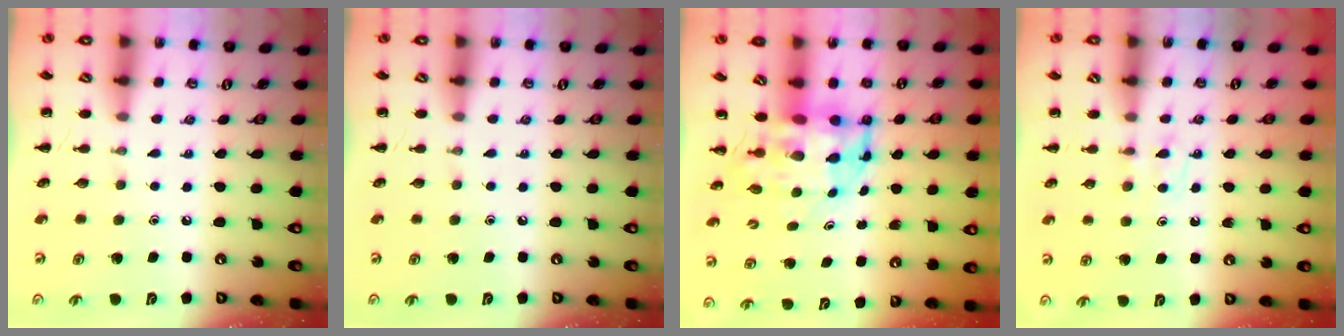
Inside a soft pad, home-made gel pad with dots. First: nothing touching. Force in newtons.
{"total": 0.0}
{"total": 5.8, "press": 5.6, "slide": 1.5}
{"total": 3.8, "press": 3.4, "slide": 1.7}